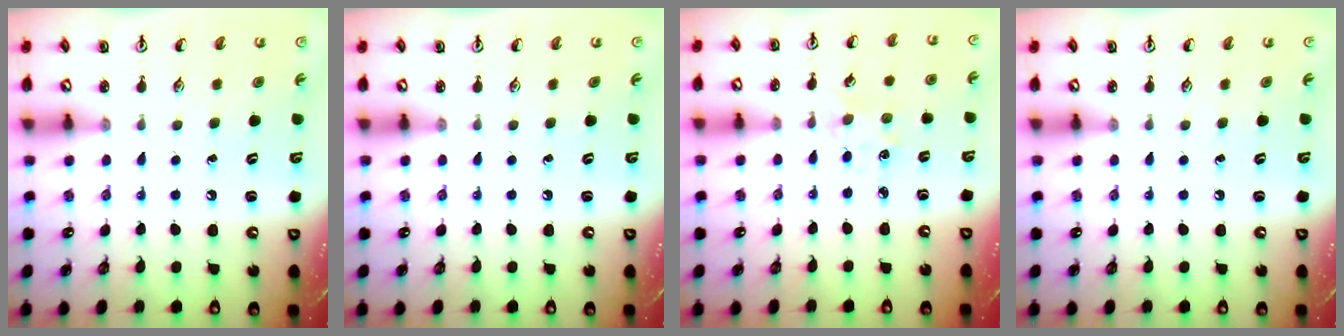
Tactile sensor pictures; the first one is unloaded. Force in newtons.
{"total": 0.0}
{"total": 2.8, "press": 2.8, "slide": 0.4}
{"total": 0.0}